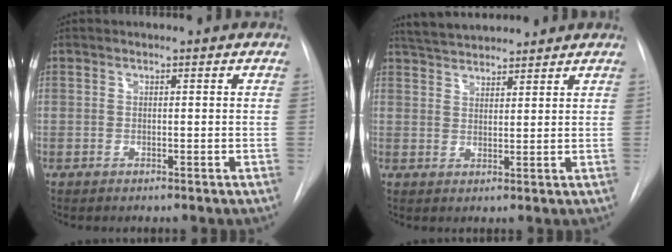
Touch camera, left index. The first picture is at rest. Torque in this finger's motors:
{"motor_torque": [0.09, -0.60, 0.33, 0.08]}